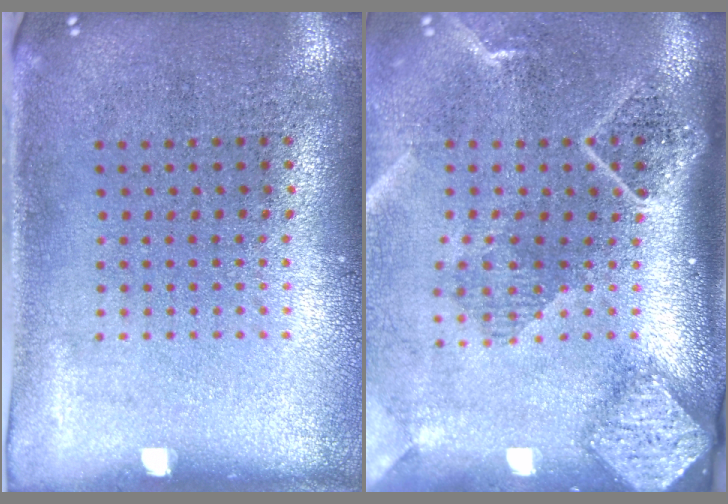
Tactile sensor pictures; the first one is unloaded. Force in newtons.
{"total": 2.7, "press": 2.0, "slide": 1.8}